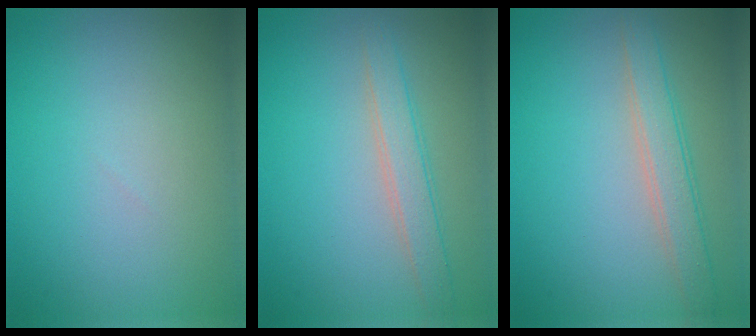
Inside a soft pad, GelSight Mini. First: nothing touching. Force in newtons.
{"total": 2.5, "press": 2.5, "slide": 0.1}
{"total": 2.9, "press": 2.9, "slide": 0.2}